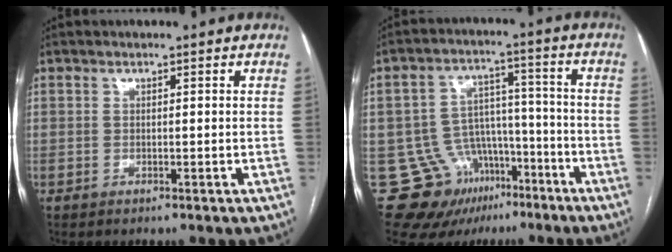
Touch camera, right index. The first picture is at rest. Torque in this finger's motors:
{"motor_torque": [-0.31, 0.05, -0.81, -0.21]}